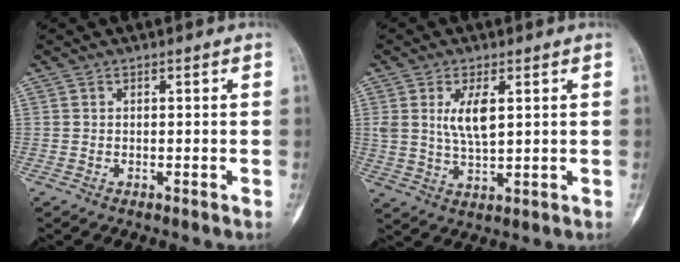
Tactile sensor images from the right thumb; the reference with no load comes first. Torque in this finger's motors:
{"motor_torque": [0.06, 0.24, 0.67, 0.23, 0.12]}